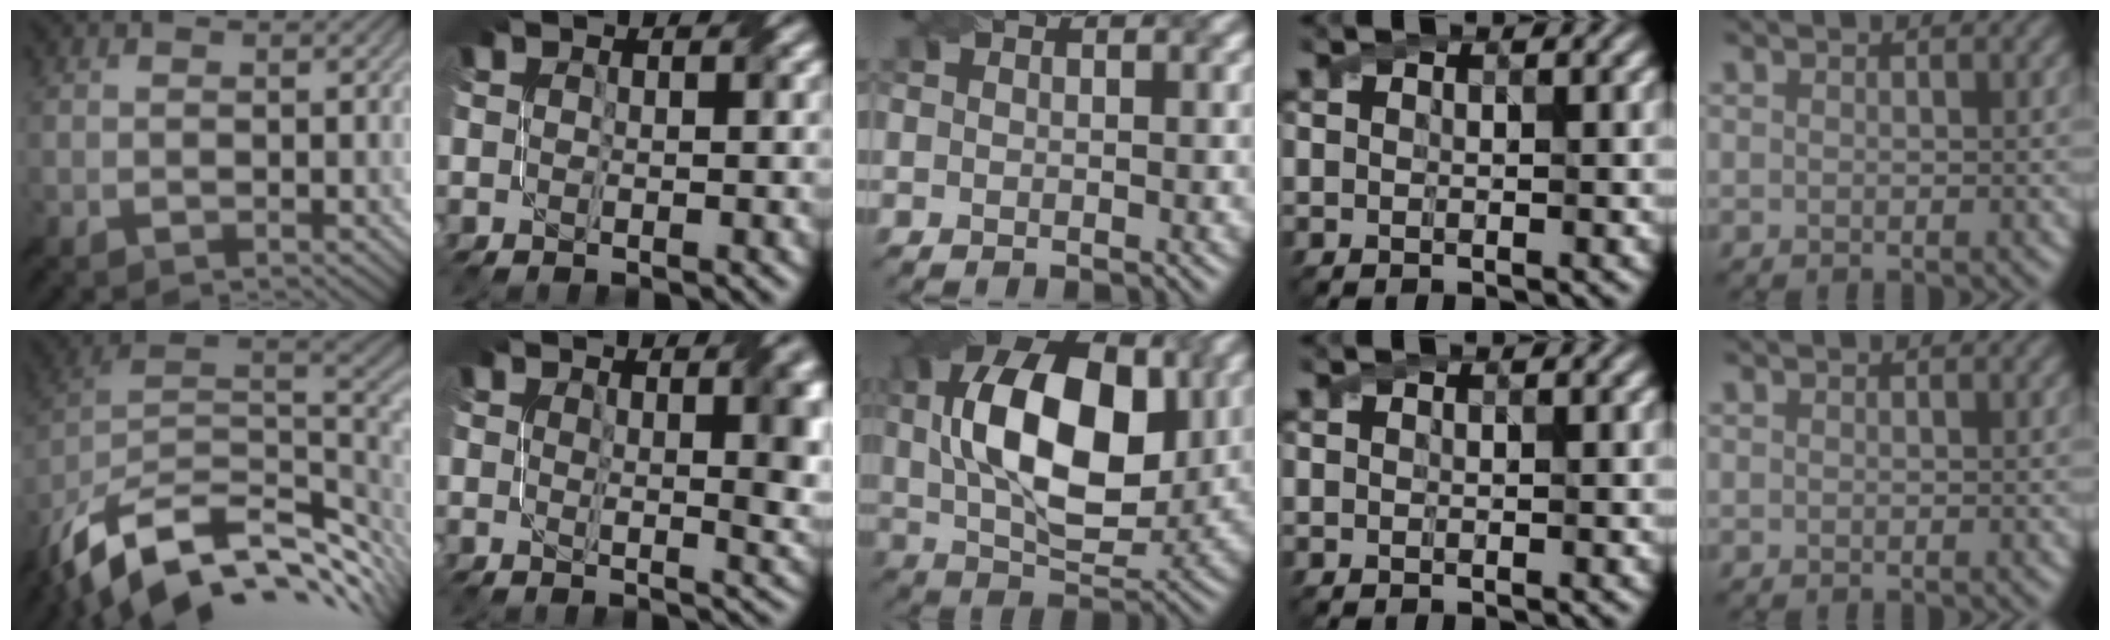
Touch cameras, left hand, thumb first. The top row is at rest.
{"thumb": {"total": 15.4, "force": [-6.7, 8.1, 11.3], "torque": [-0.249, -0.021, -0.117]}, "index": {"total": 5.0, "force": [1.9, 1.5, 4.4], "torque": [-0.049, -0.004, 0.032]}, "middle": {"total": 13.5, "force": [2.1, 7.6, 11.0], "torque": [-0.187, 0.015, 0.034]}}